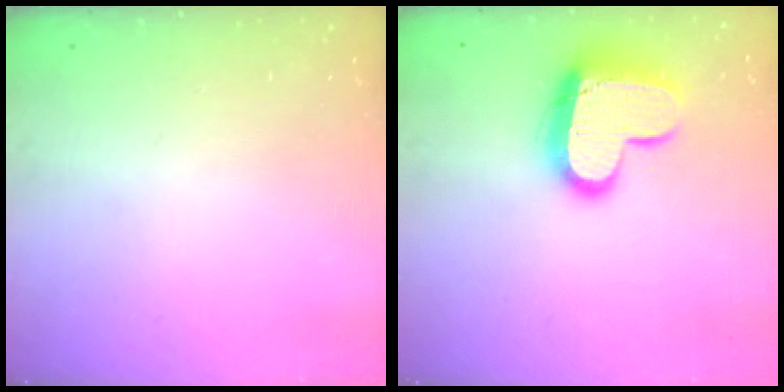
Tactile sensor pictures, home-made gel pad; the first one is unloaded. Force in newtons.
{"total": 16.6, "press": 16.5, "slide": 1.4}